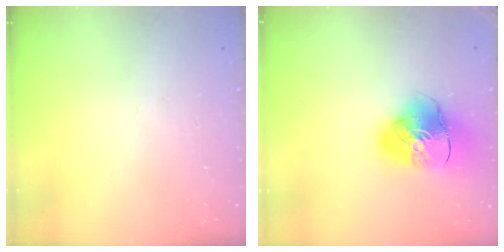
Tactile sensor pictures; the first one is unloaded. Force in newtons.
{"total": 12.8, "press": 12.7, "slide": 2.0}